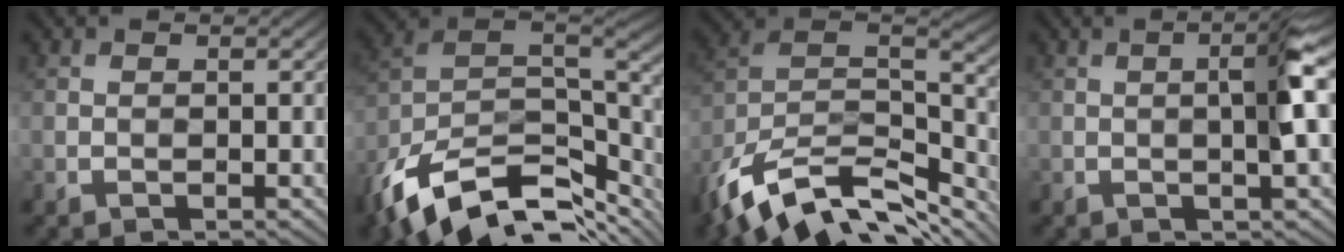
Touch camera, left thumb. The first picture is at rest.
{"total": 15.3, "force": [-9.0, 6.7, 10.4], "torque": [-0.239, -0.027, -0.147]}
{"total": 15.7, "force": [-10.7, 7.0, 9.0], "torque": [-0.222, -0.019, -0.172]}
{"total": 4.4, "force": [0.3, 0.2, 4.3], "torque": [-0.073, 0.010, 0.003]}